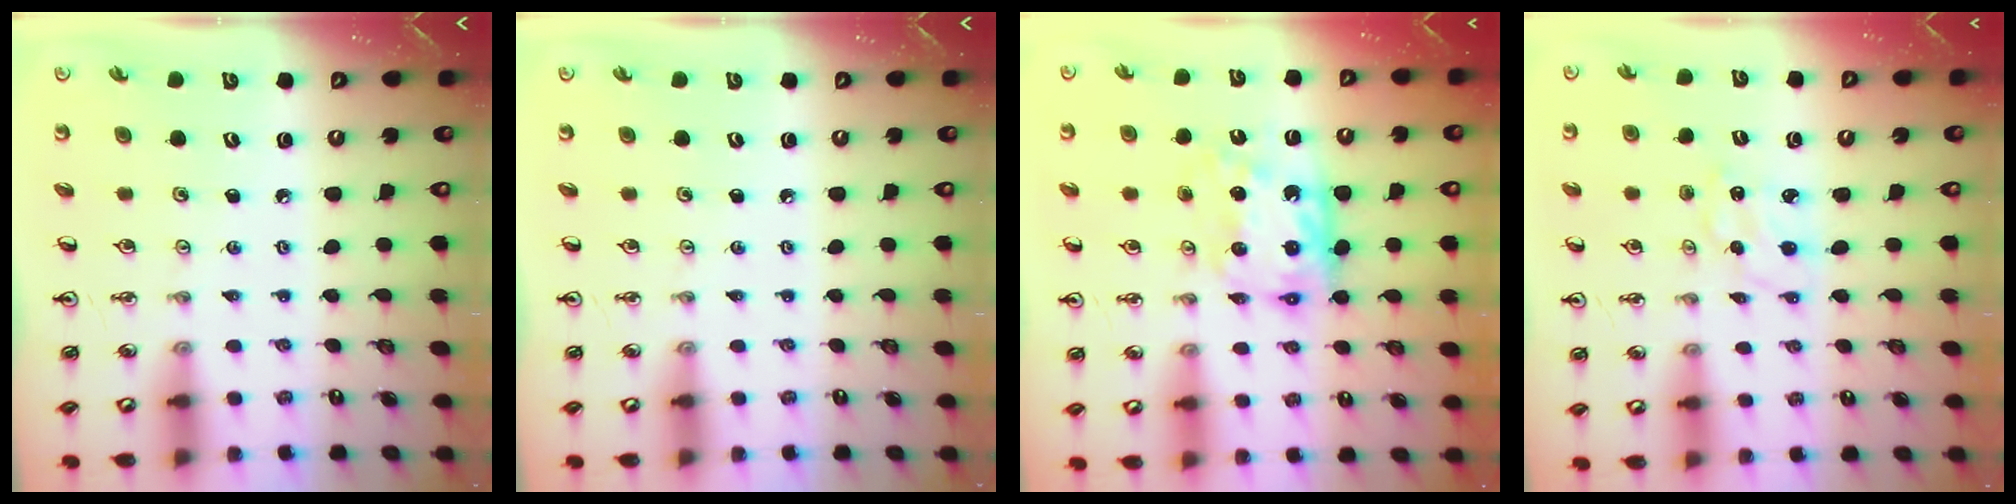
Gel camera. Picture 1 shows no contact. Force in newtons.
{"total": 0.0}
{"total": 11.6, "press": 11.6, "slide": 0.5}
{"total": 1.7, "press": 1.7, "slide": 0.3}